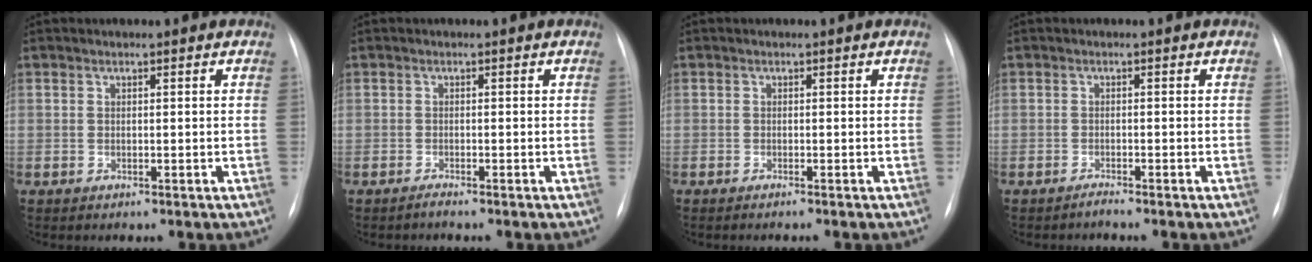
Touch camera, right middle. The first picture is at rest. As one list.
[{"total": 0.7, "force": [-0.6, -0.2, 0.3], "torque": [-0.006, -0.001, -0.012]}, {"total": 0.8, "force": [-0.7, -0.2, 0.5], "torque": [-0.007, 0.001, -0.012]}, {"total": 0.8, "force": [-0.8, -0.3, 0.2], "torque": [-0.003, -0.002, -0.013]}]